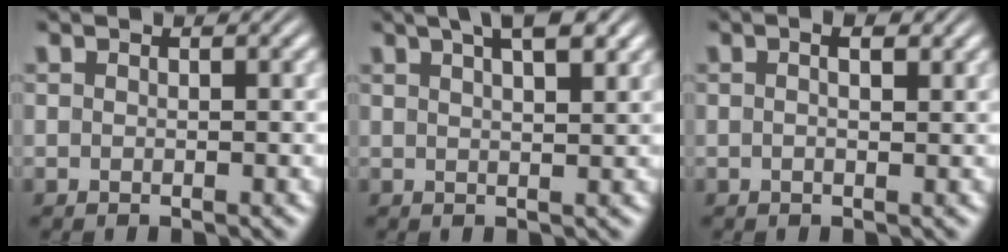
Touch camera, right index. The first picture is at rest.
{"total": 5.7, "force": [3.4, 1.9, 4.1], "torque": [-0.054, 0.016, 0.050]}
{"total": 1.4, "force": [0.3, 0.4, 1.3], "torque": [-0.015, 0.003, -0.001]}